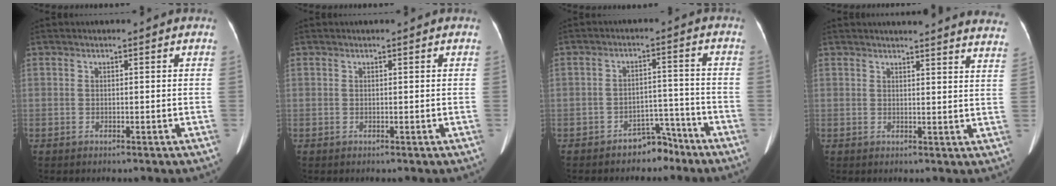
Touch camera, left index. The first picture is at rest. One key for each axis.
{"total": 0.0}
{"total": 4.8, "fx": -4.0, "fy": 2.4, "fz": 1.2, "tx": -0.016, "ty": 0.020, "tz": -0.056}
{"total": 17.0, "fx": 16.6, "fy": 0.8, "fz": 3.9, "tx": -0.033, "ty": -0.071, "tz": 0.165}